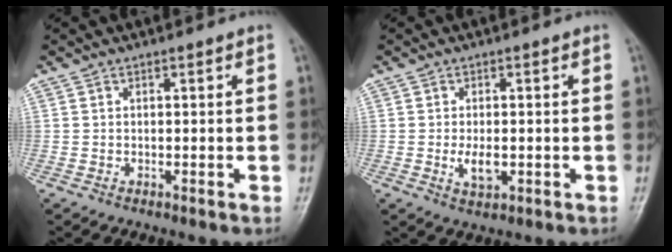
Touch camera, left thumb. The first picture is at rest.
{"total": 3.6, "force": [-0.6, 1.8, 3.0], "torque": [-0.056, -0.006, -0.008]}